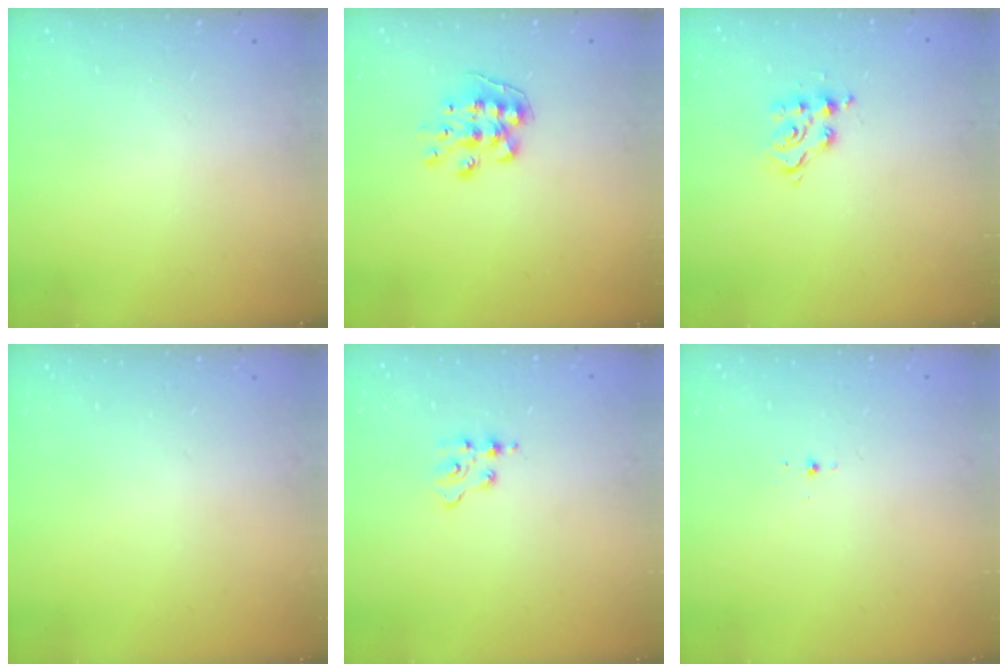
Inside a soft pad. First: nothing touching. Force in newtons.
{"total": 8.7, "press": 8.7, "slide": 0.6}
{"total": 6.7, "press": 6.7, "slide": 0.5}
{"total": 0.0}
{"total": 2.5, "press": 2.5, "slide": 0.4}
{"total": 2.6, "press": 2.5, "slide": 0.7}